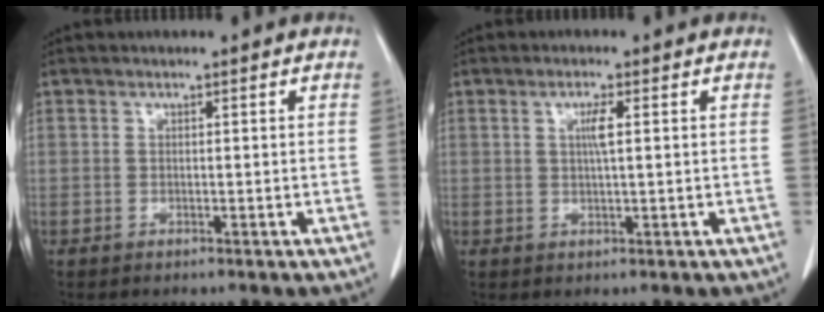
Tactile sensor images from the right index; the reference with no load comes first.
{"total": 2.3, "force": [0.5, -0.2, 2.2], "torque": [-0.044, -0.001, 0.008]}